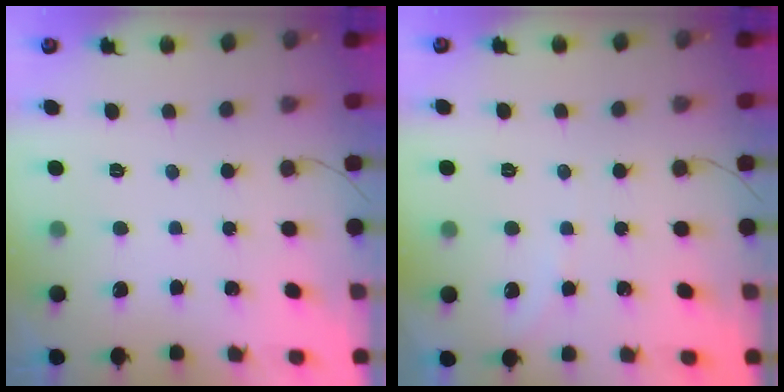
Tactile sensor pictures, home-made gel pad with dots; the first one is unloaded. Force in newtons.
{"total": 2.4, "press": 2.4, "slide": 0.4}